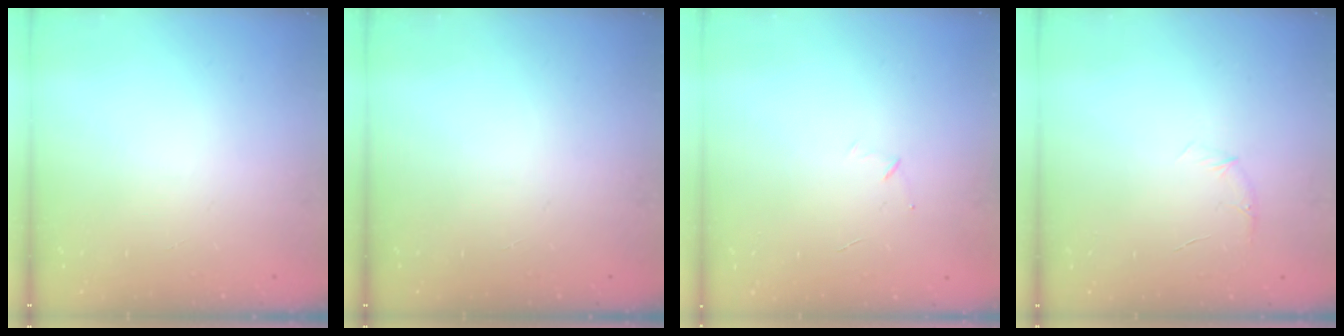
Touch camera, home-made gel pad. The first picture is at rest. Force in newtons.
{"total": 0.0}
{"total": 3.6, "press": 3.5, "slide": 0.9}
{"total": 5.2, "press": 5.0, "slide": 1.5}